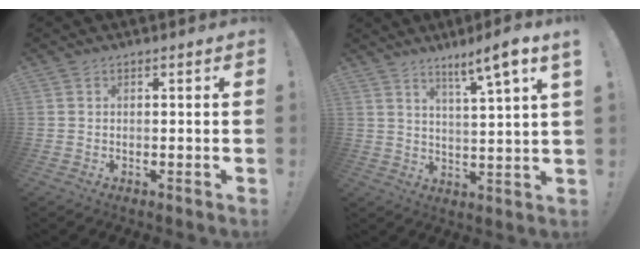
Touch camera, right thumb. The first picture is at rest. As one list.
[{"total": 8.2, "force": [5.1, -0.6, 6.4], "torque": [-0.096, -0.032, 0.073]}]